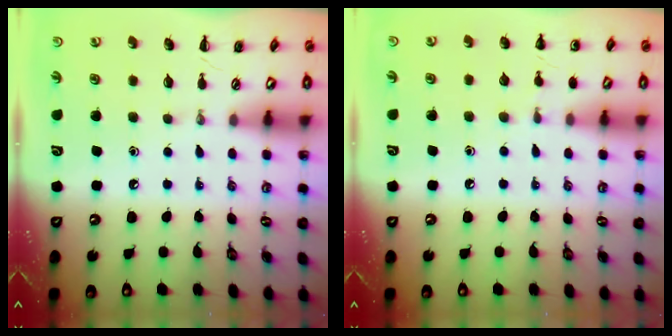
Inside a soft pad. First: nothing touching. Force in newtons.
{"total": 5.2, "press": 4.9, "slide": 1.6}